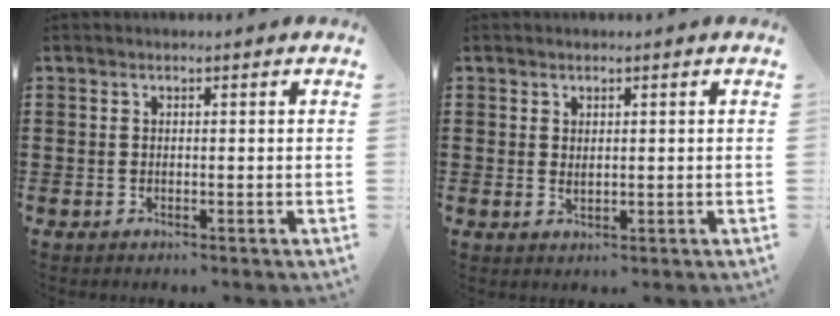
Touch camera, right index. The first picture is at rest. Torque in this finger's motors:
{"motor_torque": [0.77, 1.37, -0.03, 0.00]}